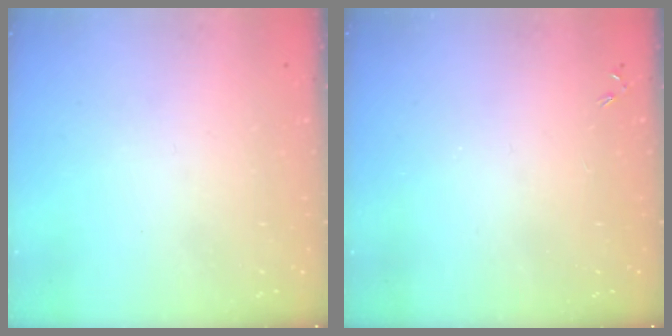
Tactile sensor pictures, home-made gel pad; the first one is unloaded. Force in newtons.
{"total": 0.0}